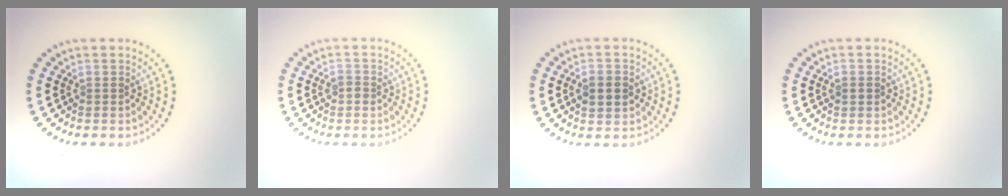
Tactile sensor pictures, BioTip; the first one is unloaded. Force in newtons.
{"total": 1.0, "press": 0.9, "slide": 0.3}
{"total": 3.2, "press": 3.2, "slide": 0.1}
{"total": 1.0, "press": 1.0, "slide": 0.1}